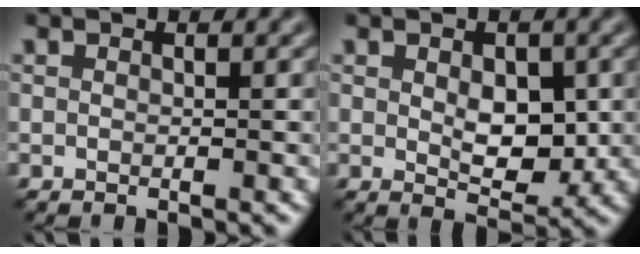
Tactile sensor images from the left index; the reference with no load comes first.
{"total": 4.0, "force": [0.3, 2.3, 3.3], "torque": [-0.049, -0.007, 0.009]}